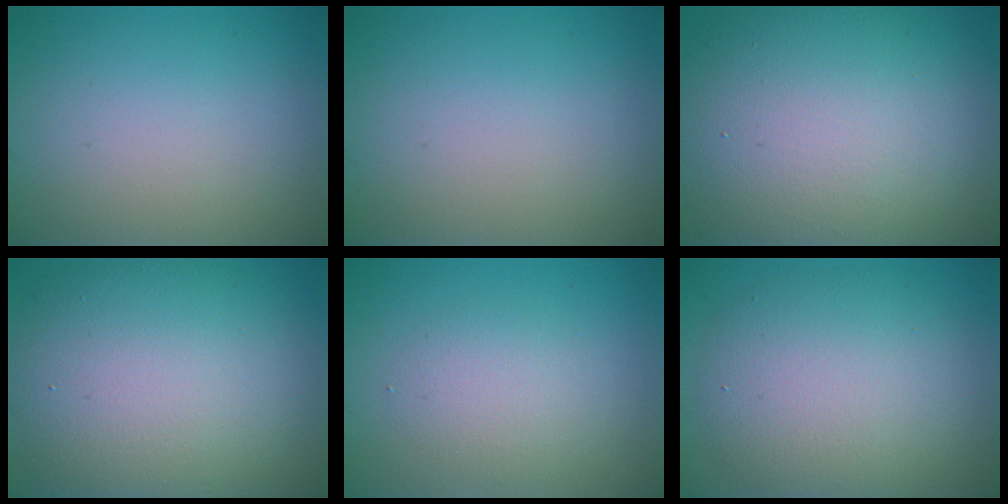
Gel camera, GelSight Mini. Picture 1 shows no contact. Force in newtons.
{"total": 0.0}
{"total": 17.4, "press": 17.4, "slide": 0.9}
{"total": 12.6, "press": 12.5, "slide": 0.9}
{"total": 2.4, "press": 2.4, "slide": 0.3}
{"total": 7.2, "press": 7.2, "slide": 0.6}